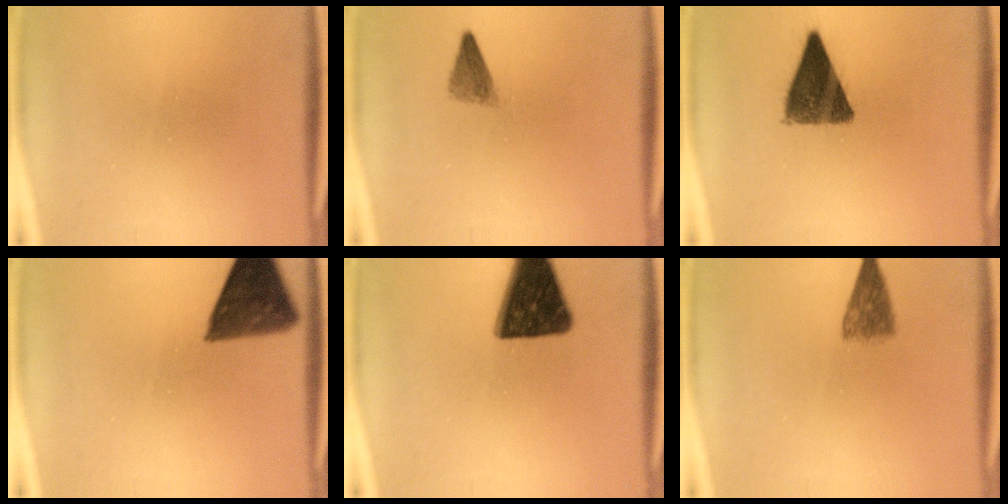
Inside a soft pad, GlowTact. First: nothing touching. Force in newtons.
{"total": 2.5}
{"total": 10.3}
{"total": 9.4}
{"total": 14.8}
{"total": 4.1}